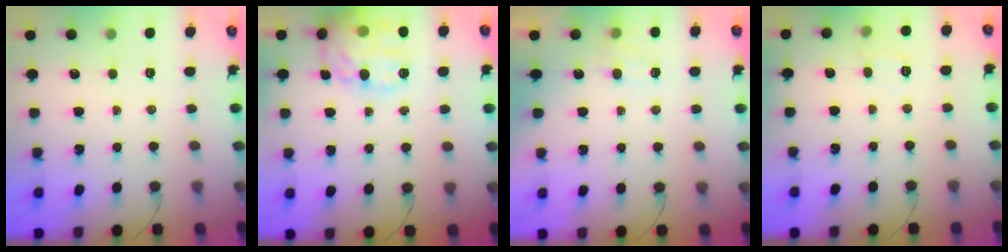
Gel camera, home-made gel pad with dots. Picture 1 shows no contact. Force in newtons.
{"total": 16.6, "press": 16.5, "slide": 2.1}
{"total": 4.9, "press": 4.7, "slide": 1.6}
{"total": 5.9, "press": 5.7, "slide": 1.2}